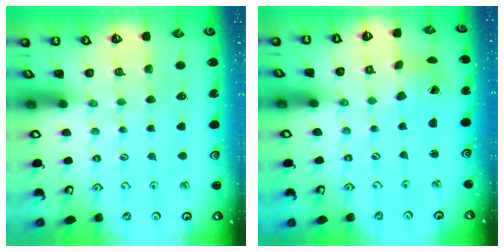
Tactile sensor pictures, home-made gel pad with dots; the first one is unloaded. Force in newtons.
{"total": 4.1, "press": 4.1, "slide": 0.5}